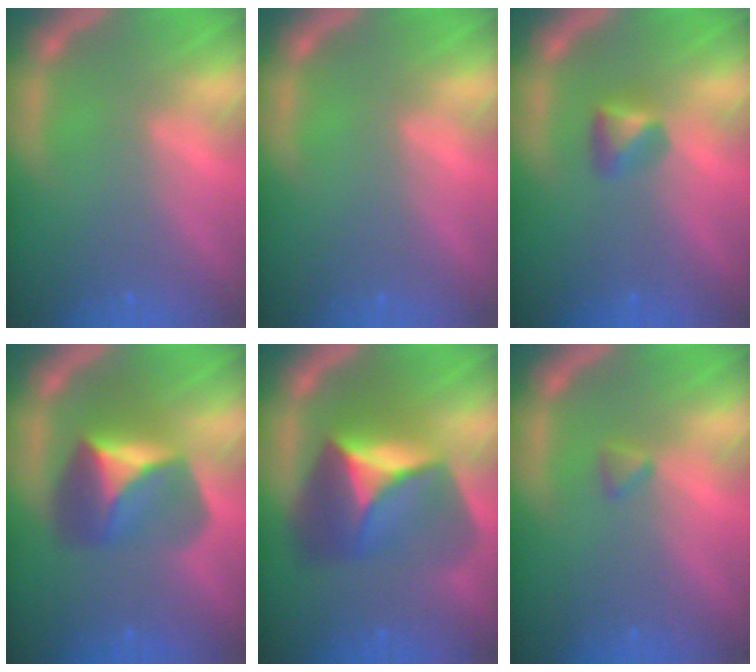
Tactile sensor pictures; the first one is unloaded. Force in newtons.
{"total": 0.0}
{"total": 1.9}
{"total": 6.4}
{"total": 9.0}
{"total": 0.9}